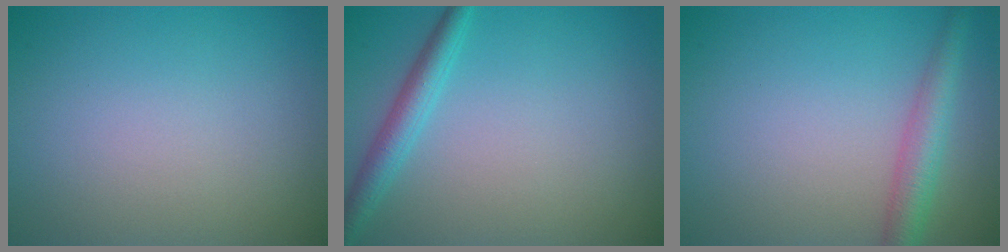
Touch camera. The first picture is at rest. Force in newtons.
{"total": 2.6, "press": 2.6, "slide": 0.1}
{"total": 3.2, "press": 3.2, "slide": 0.1}